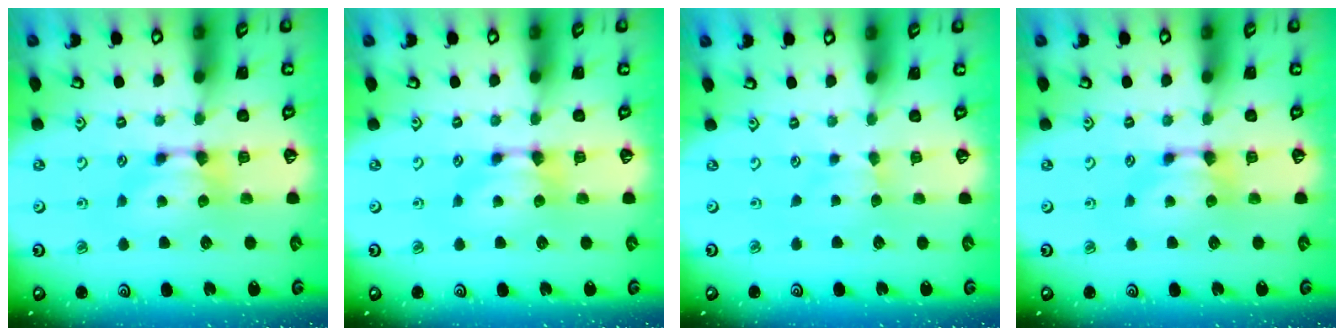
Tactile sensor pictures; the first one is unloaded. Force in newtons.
{"total": 0.0}
{"total": 1.7, "press": 1.6, "slide": 0.4}
{"total": 0.0}